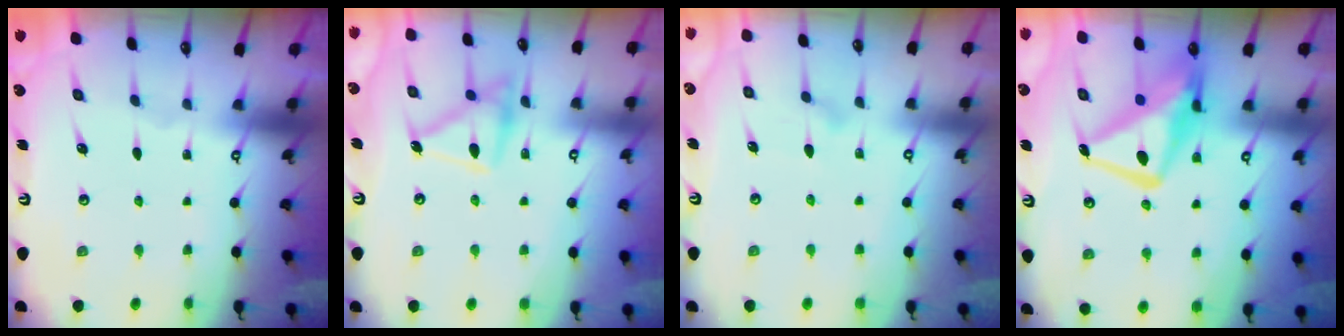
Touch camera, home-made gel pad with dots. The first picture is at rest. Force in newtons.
{"total": 15.3, "press": 15.3, "slide": 1.1}
{"total": 8.5, "press": 8.5, "slide": 0.5}
{"total": 14.6, "press": 14.5, "slide": 1.4}